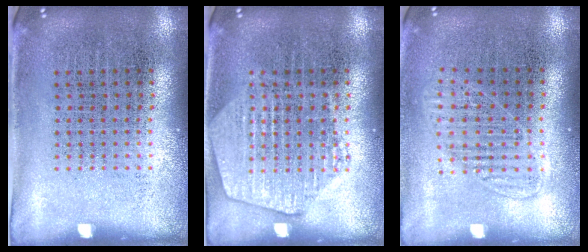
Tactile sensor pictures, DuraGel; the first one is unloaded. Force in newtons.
{"total": 2.4, "press": 2.4, "slide": 0.3}
{"total": 1.3, "press": 1.1, "slide": 0.6}